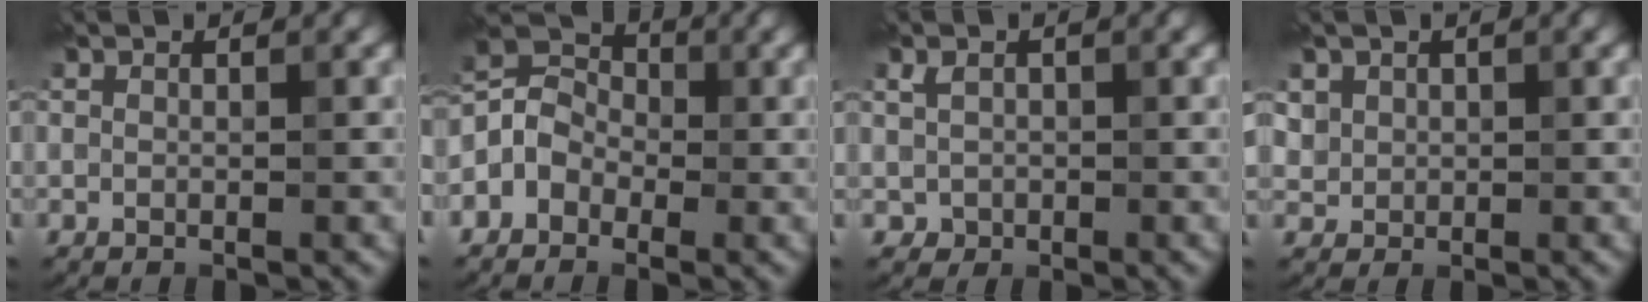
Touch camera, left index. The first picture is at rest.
{"total": 3.6, "force": [-1.6, 2.9, 1.6], "torque": [-0.021, 0.009, -0.043]}
{"total": 1.3, "force": [0.1, 1.2, 0.5], "torque": [-0.010, -0.003, 0.000]}
{"total": 1.7, "force": [0.7, 1.6, 0.2], "torque": [-0.008, -0.006, 0.028]}